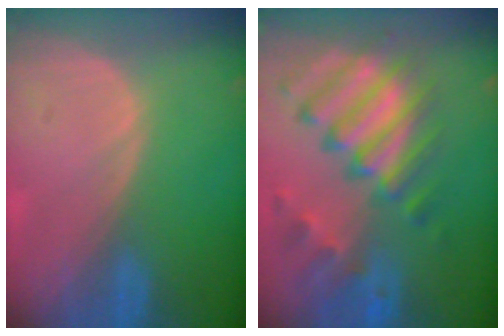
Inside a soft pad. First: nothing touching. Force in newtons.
{"total": 11.4, "press": 9.9, "slide": 5.8}